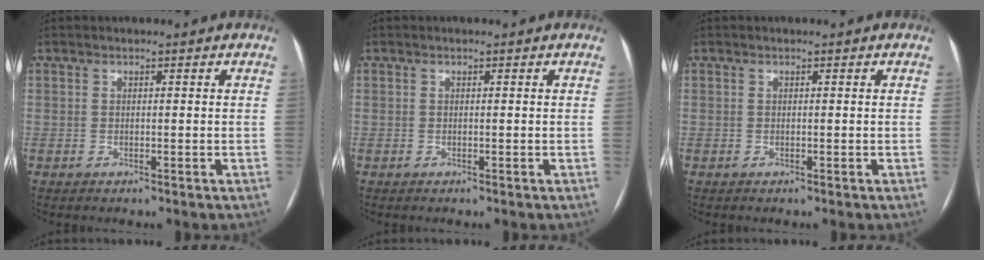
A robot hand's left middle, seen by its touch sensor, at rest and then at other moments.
{"total": 0.0}
{"total": 0.0}